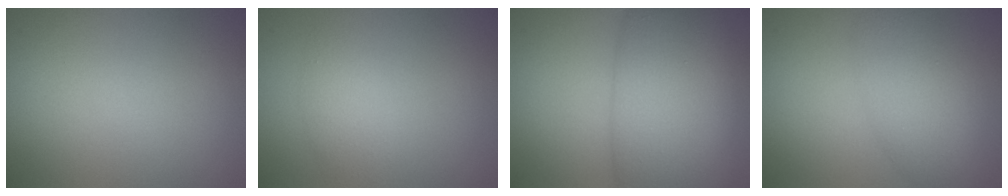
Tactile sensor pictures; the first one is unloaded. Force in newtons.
{"total": 2.1, "press": 2.1, "slide": 0.1}
{"total": 10.5, "press": 10.5, "slide": 0.4}
{"total": 4.0, "press": 4.0, "slide": 0.1}